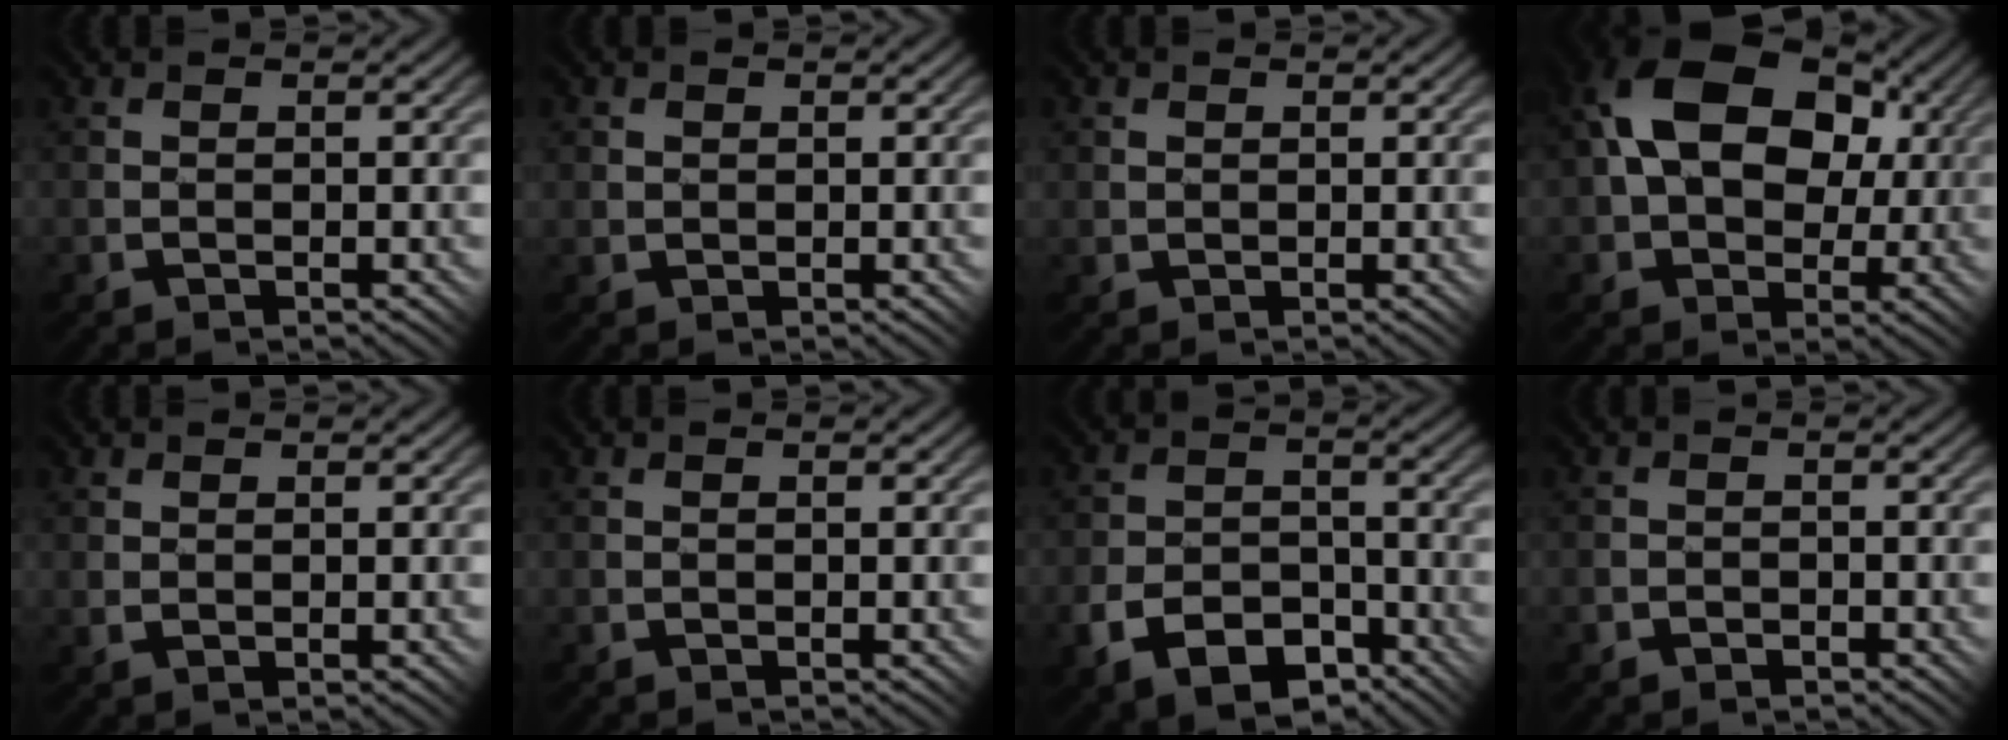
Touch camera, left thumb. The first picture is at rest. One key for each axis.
{"total": 1.1, "fx": 0.5, "fy": 1.0, "fz": 0.1, "tx": -0.005, "ty": 0.000, "tz": 0.012}
{"total": 1.2, "fx": 0.6, "fy": 1.1, "fz": -0.1, "tx": -0.001, "ty": 0.000, "tz": 0.013}
{"total": 16.4, "fx": 3.5, "fy": 11.3, "fz": 11.3, "tx": -0.189, "ty": 0.023, "tz": 0.065}
{"total": 1.0, "fx": 0.4, "fy": 0.3, "fz": 0.9, "tx": -0.019, "ty": 0.002, "tz": 0.013}
{"total": 0.6, "fx": 0.3, "fy": 0.0, "fz": 0.5, "tx": -0.007, "ty": 0.003, "tz": 0.011}
{"total": 8.4, "fx": -5.2, "fy": 4.8, "fz": 4.5, "tx": -0.093, "ty": -0.012, "tz": -0.097}
{"total": 0.9, "fx": -0.7, "fy": 0.5, "fz": -0.1, "tx": 0.004, "ty": 0.002, "tz": -0.014}